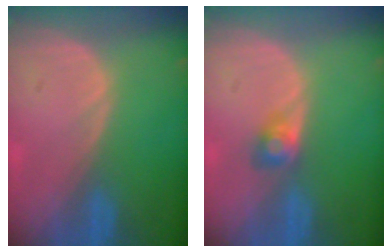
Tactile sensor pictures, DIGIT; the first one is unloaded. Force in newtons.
{"total": 2.4, "press": 2.4, "slide": 0.4}